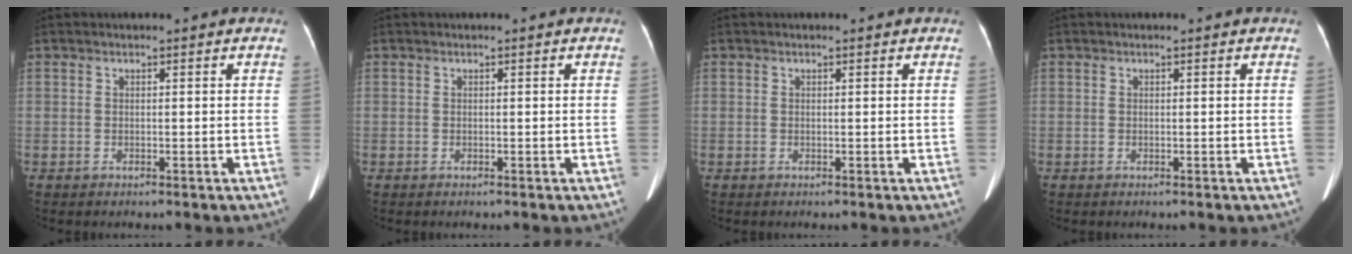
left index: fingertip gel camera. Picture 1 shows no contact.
{"total": 0.0}
{"total": 0.0}
{"total": 0.0}